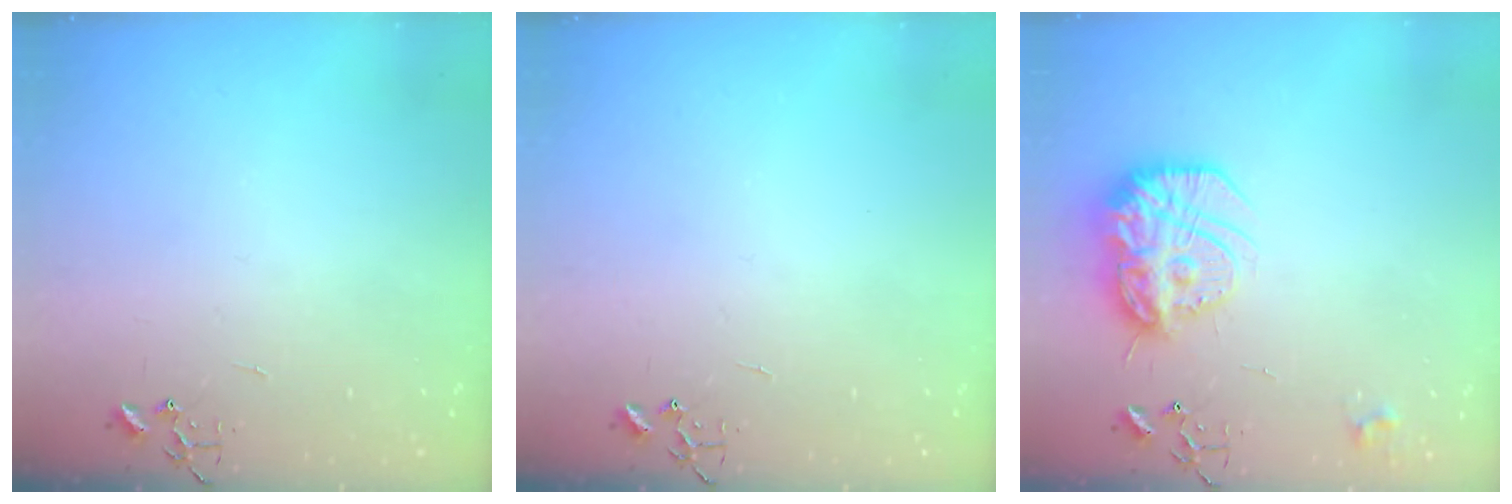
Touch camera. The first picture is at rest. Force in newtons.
{"total": 0.0}
{"total": 17.7, "press": 17.6, "slide": 1.8}